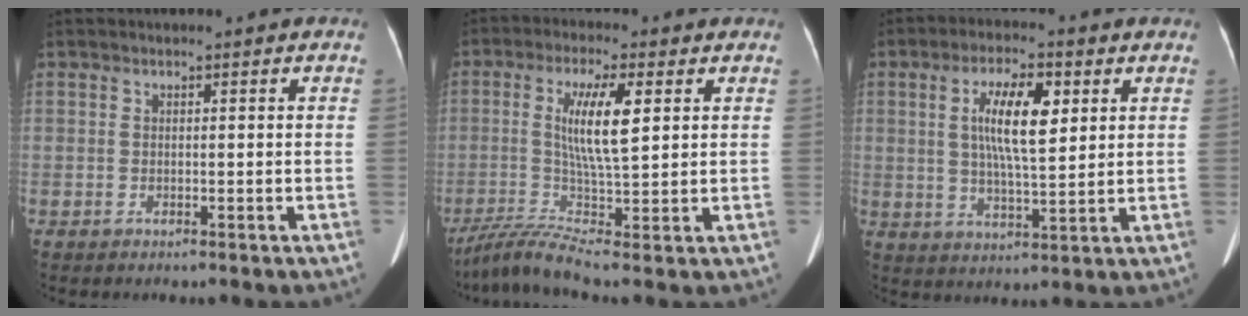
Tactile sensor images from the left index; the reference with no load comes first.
{"total": 10.7, "force": [-0.6, 0.5, 10.7], "torque": [-0.221, -0.001, -0.001]}
{"total": 8.6, "force": [2.1, 2.1, 8.1], "torque": [-0.148, -0.001, 0.042]}